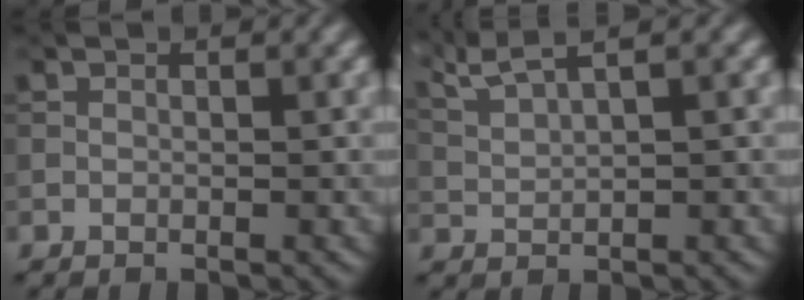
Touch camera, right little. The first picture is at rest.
{"total": 3.0, "force": [2.5, -0.2, 1.7], "torque": [-0.064, 0.006, 0.074]}